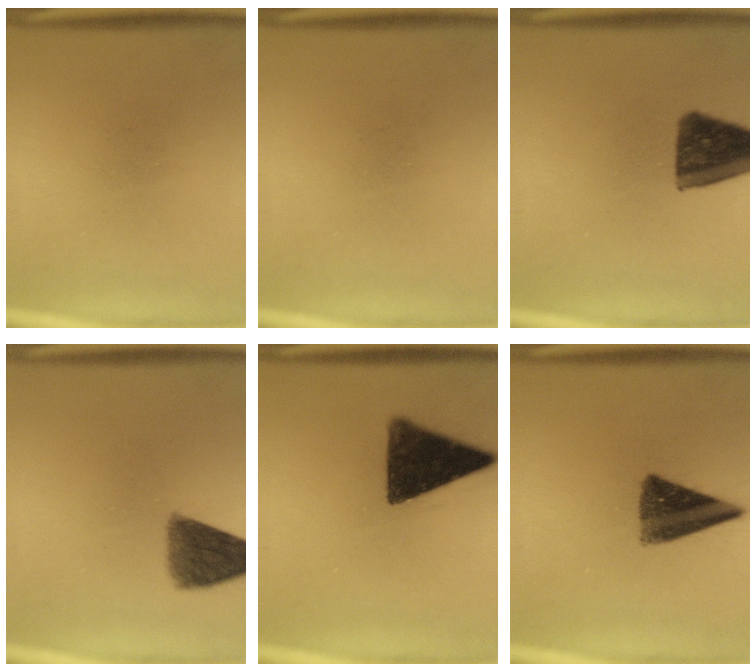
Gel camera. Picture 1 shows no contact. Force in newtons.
{"total": 0.0}
{"total": 12.0}
{"total": 7.6}
{"total": 14.3}
{"total": 10.6}